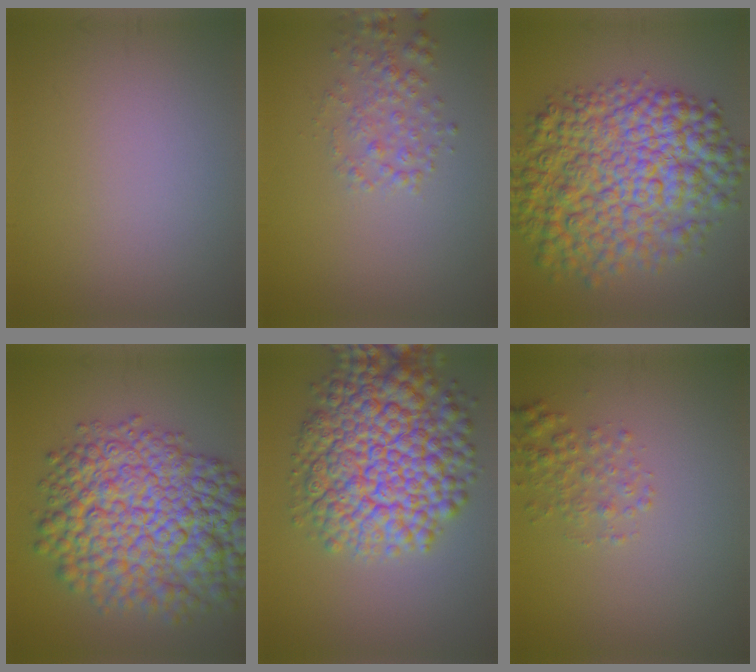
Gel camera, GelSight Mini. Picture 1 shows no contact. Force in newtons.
{"total": 2.3, "press": 2.3, "slide": 0.1}
{"total": 12.0, "press": 12.0, "slide": 0.1}
{"total": 13.6, "press": 13.6, "slide": 0.3}
{"total": 11.7, "press": 11.7, "slide": 0.4}
{"total": 2.0, "press": 2.0, "slide": 0.1}